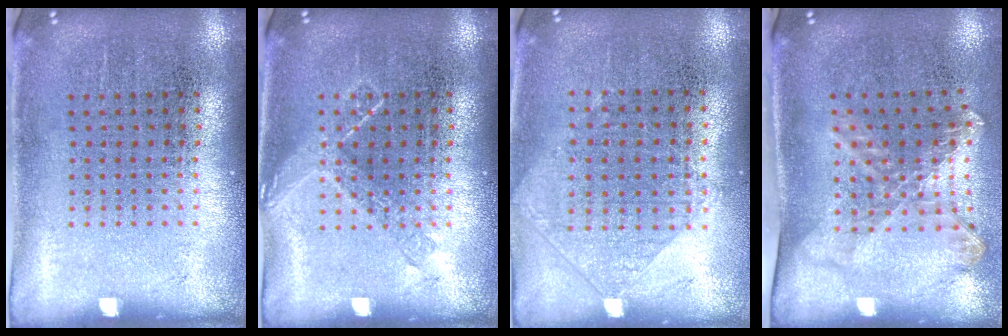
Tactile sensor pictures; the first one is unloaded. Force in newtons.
{"total": 1.8, "press": 1.8, "slide": 0.4}
{"total": 1.0, "press": 0.9, "slide": 0.4}
{"total": 1.9, "press": 1.4, "slide": 1.3}